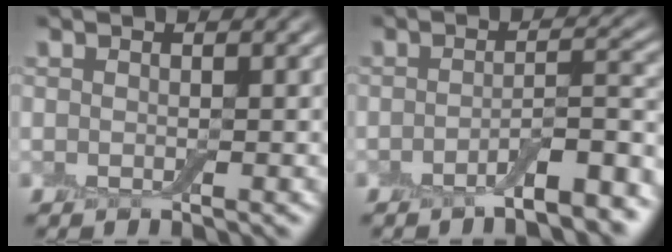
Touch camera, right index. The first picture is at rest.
{"total": 5.1, "force": [-3.0, 1.1, 3.9], "torque": [-0.053, 0.008, -0.051]}